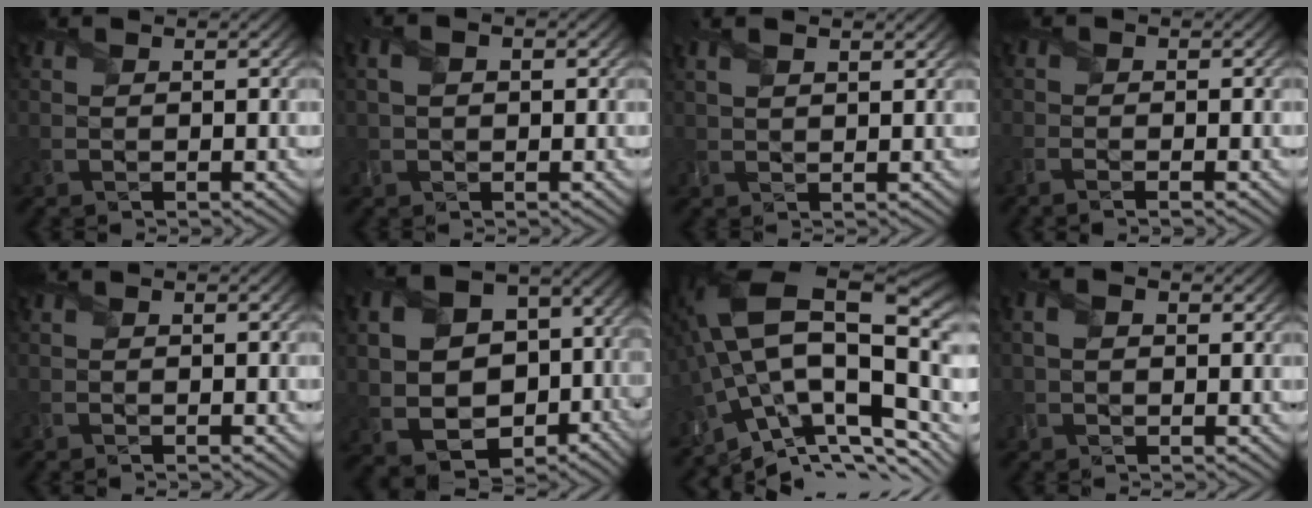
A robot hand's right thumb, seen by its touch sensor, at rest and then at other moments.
{"total": 2.3, "force": [0.3, 1.3, 1.8], "torque": [-0.039, 0.002, 0.008]}
{"total": 2.9, "force": [1.7, 0.8, 2.2], "torque": [-0.043, 0.005, 0.030]}
{"total": 1.8, "force": [-1.3, 0.0, 1.3], "torque": [-0.032, -0.004, -0.028]}
{"total": 0.7, "force": [-0.6, 0.1, 0.3], "torque": [-0.002, 0.001, -0.012]}
{"total": 13.9, "force": [-2.1, 10.6, 8.8], "torque": [-0.193, -0.030, -0.016]}
{"total": 16.1, "force": [-2.0, 8.3, 13.6], "torque": [-0.221, -0.011, -0.023]}
{"total": 2.1, "force": [0.0, 1.3, 1.7], "torque": [-0.037, 0.003, 0.001]}